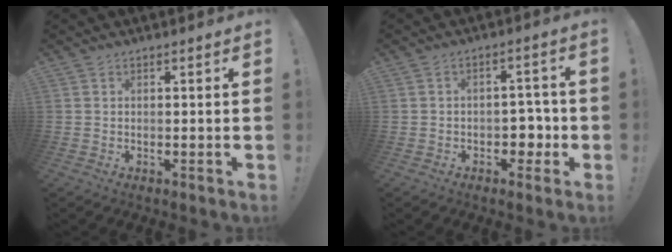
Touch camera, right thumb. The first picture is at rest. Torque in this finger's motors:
{"motor_torque": [0.50, 0.53, 0.22, -0.41, 0.02]}